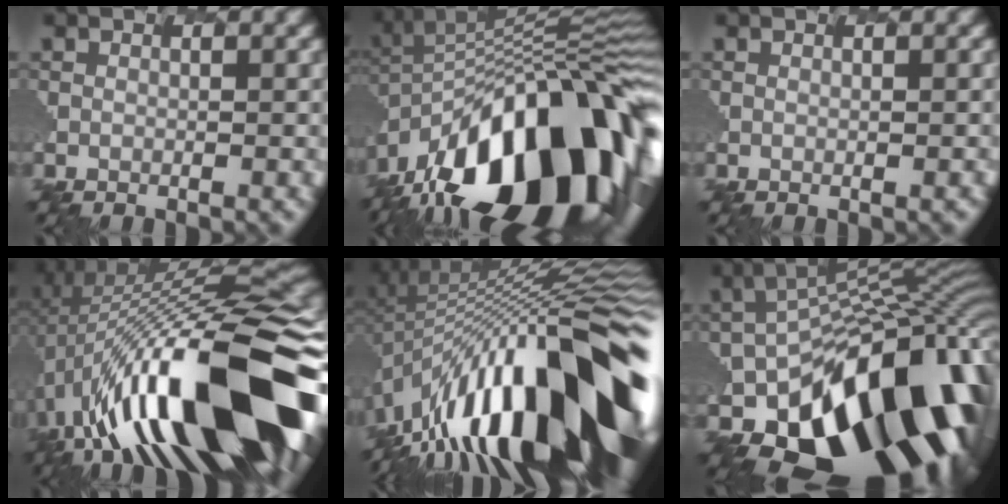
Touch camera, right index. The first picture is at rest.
{"total": 17.0, "force": [-8.1, 8.3, 12.5], "torque": [-0.213, 0.004, -0.143]}
{"total": 0.7, "force": [-0.1, 0.4, 0.6], "torque": [-0.003, 0.000, 0.004]}
{"total": 18.5, "force": [-3.7, 7.2, 16.6], "torque": [-0.248, 0.018, -0.068]}
{"total": 16.5, "force": [-6.0, 6.5, 13.9], "torque": [-0.192, 0.029, -0.126]}
{"total": 18.2, "force": [-8.9, 10.6, 11.8], "torque": [-0.168, -0.025, -0.126]}